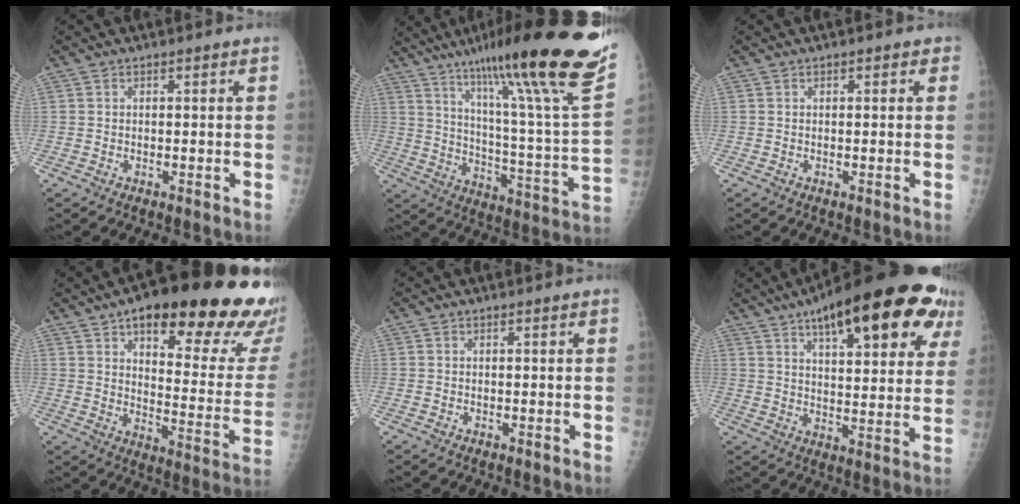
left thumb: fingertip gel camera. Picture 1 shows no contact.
{"total": 31.1, "force": [20.0, 2.6, 23.6], "torque": [-0.335, -0.072, 0.301]}
{"total": 1.1, "force": [0.4, 0.7, 0.8], "torque": [0.000, 0.002, 0.001]}
{"total": 29.6, "force": [17.9, 9.5, 21.5], "torque": [-0.232, -0.056, 0.239]}
{"total": 0.0}
{"total": 26.2, "force": [14.0, 8.7, 20.4], "torque": [-0.268, -0.011, 0.194]}